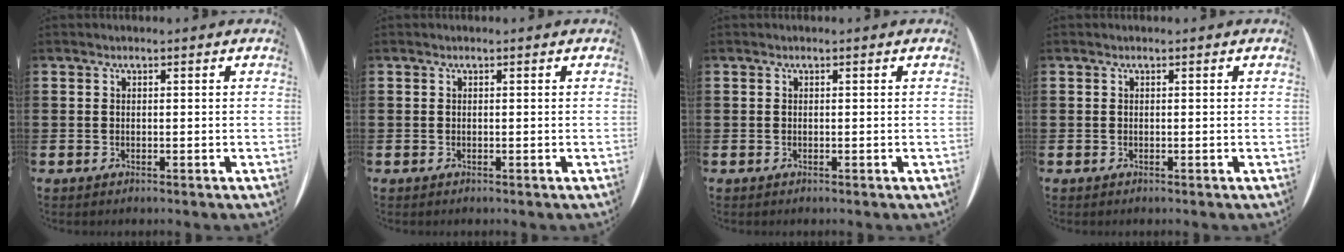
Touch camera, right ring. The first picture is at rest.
{"total": 0.0}
{"total": 0.0}
{"total": 0.0}